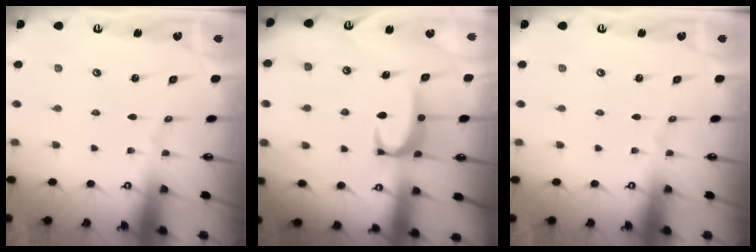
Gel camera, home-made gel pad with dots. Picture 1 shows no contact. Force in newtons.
{"total": 3.2, "press": 3.2, "slide": 0.3}
{"total": 0.0}